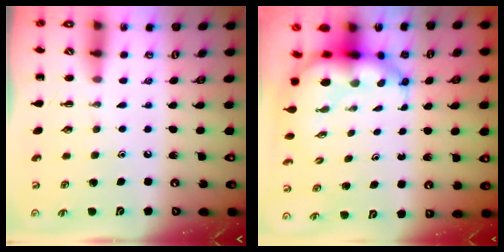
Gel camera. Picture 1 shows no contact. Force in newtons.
{"total": 8.0, "press": 7.7, "slide": 2.0}